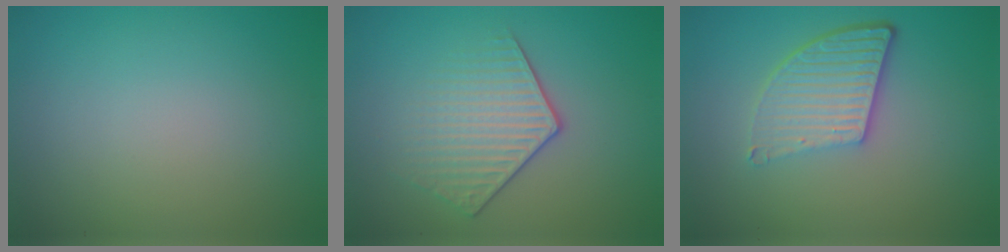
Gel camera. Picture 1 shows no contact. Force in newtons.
{"total": 3.5, "press": 3.1, "slide": 1.8}
{"total": 5.5, "press": 3.9, "slide": 3.9}